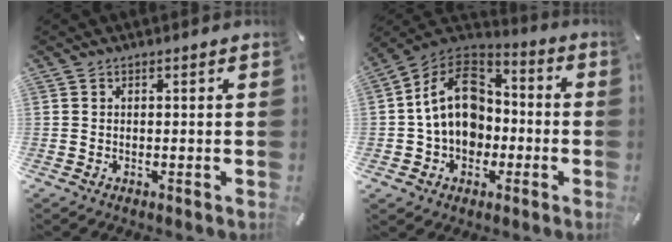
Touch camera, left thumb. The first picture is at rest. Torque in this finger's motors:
{"motor_torque": [0.22, 1.72, 0.55, 0.10, 0.26]}